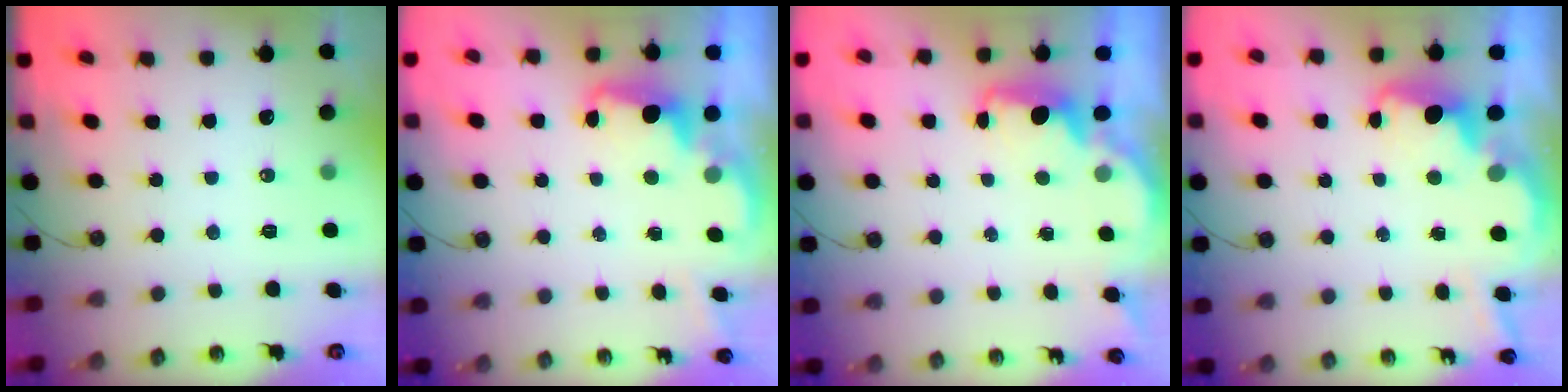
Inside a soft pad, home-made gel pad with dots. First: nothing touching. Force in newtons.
{"total": 2.4, "press": 2.3, "slide": 0.5}
{"total": 2.0, "press": 1.8, "slide": 0.8}
{"total": 3.9, "press": 3.8, "slide": 0.7}